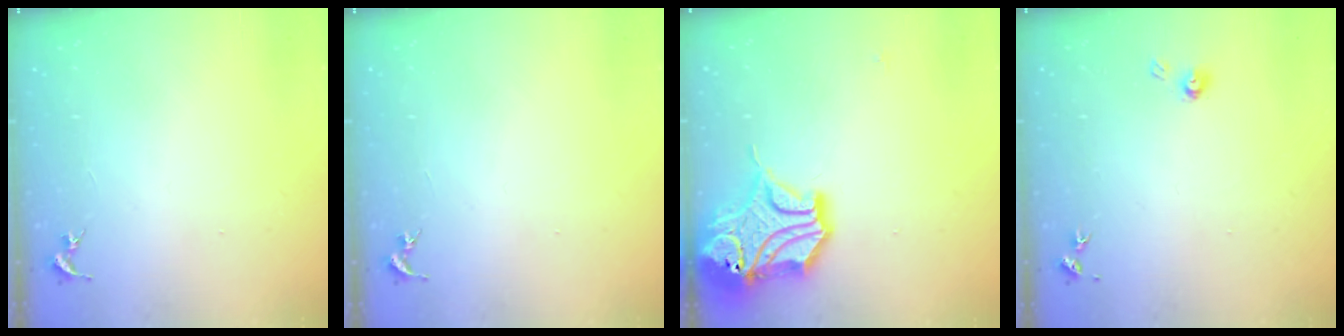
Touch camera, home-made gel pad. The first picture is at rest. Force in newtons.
{"total": 0.0}
{"total": 16.6, "press": 16.5, "slide": 2.1}
{"total": 4.0, "press": 4.0, "slide": 0.4}